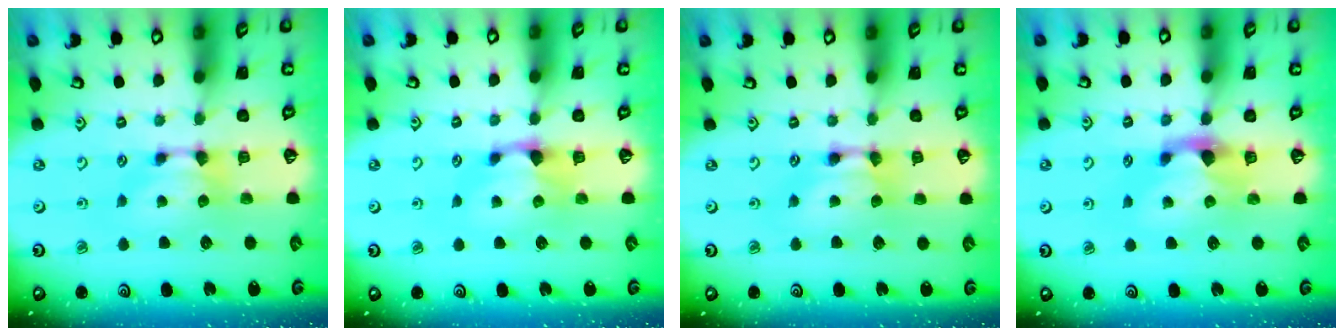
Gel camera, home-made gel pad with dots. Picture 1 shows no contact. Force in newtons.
{"total": 1.2, "press": 0.8, "slide": 0.9}
{"total": 2.1, "press": 2.1, "slide": 0.2}
{"total": 2.0, "press": 1.6, "slide": 1.2}